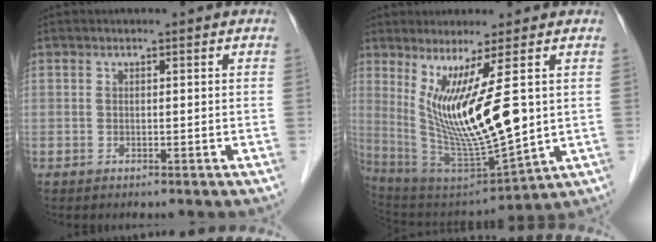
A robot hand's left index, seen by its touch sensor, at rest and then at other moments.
{"total": 13.9, "force": [2.7, 1.1, 13.6], "torque": [-0.256, -0.034, 0.064]}